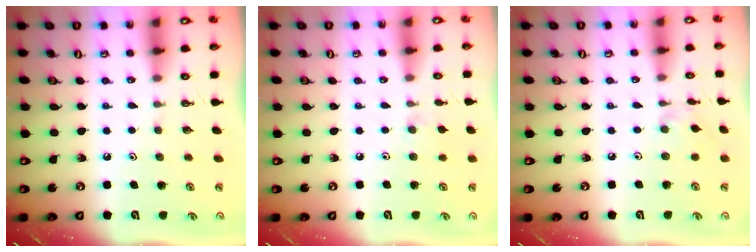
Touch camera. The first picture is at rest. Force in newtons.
{"total": 3.8, "press": 3.7, "slide": 0.8}
{"total": 1.1, "press": 1.0, "slide": 0.2}